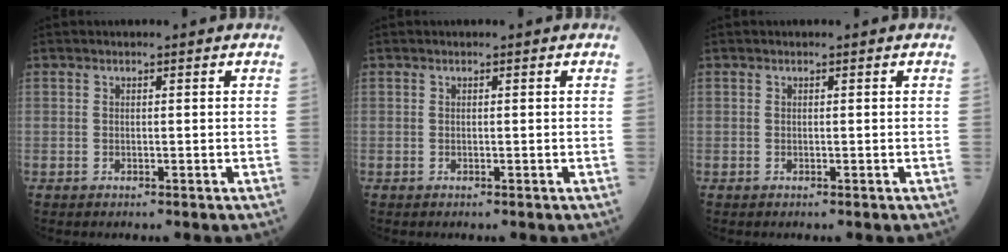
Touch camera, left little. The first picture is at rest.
{"total": 0.0}
{"total": 0.0}